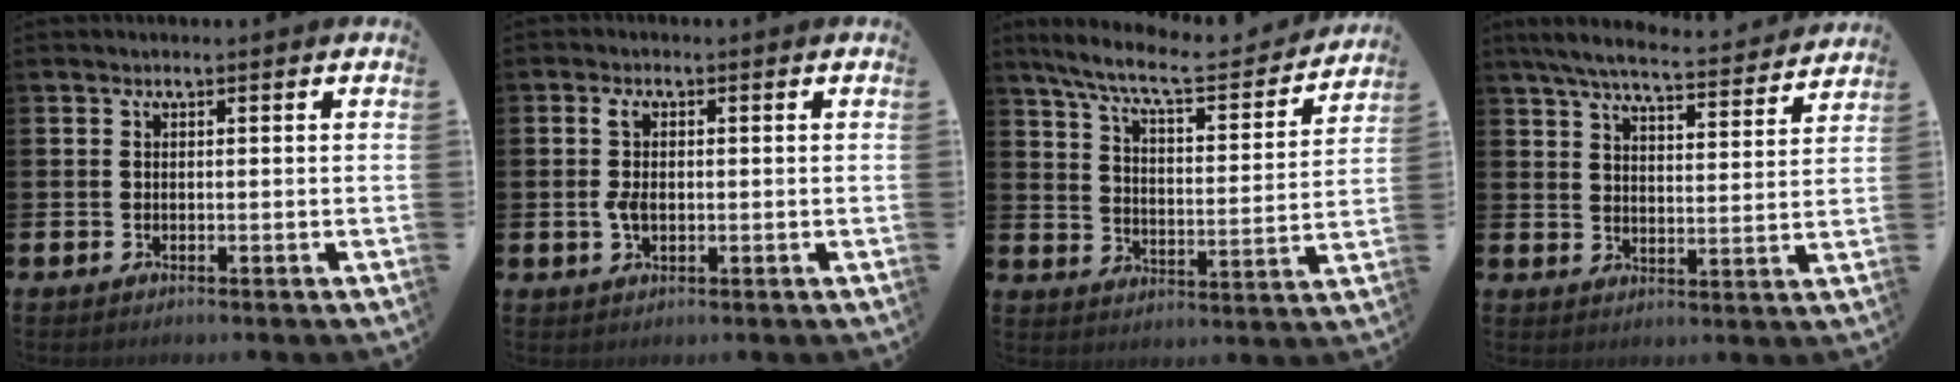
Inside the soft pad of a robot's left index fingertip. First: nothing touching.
{"total": 3.3, "force": [0.3, 2.0, 2.7], "torque": [-0.053, 0.009, 0.003]}
{"total": 8.7, "force": [7.7, 1.6, 3.9], "torque": [-0.101, -0.048, 0.127]}
{"total": 6.7, "force": [6.3, 0.6, 2.3], "torque": [-0.060, -0.044, 0.107]}